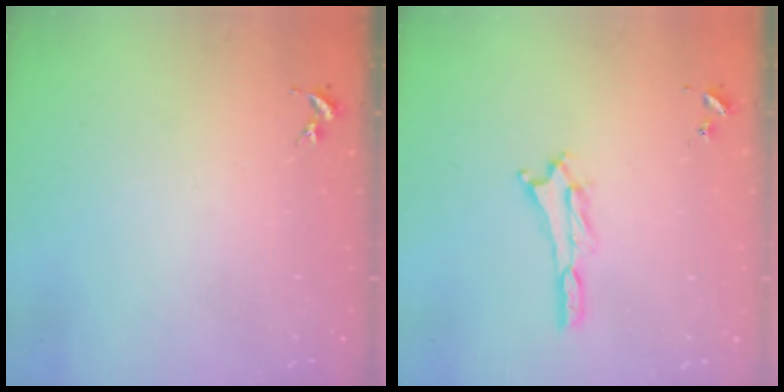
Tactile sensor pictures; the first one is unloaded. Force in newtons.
{"total": 1.8, "press": 1.8, "slide": 0.1}